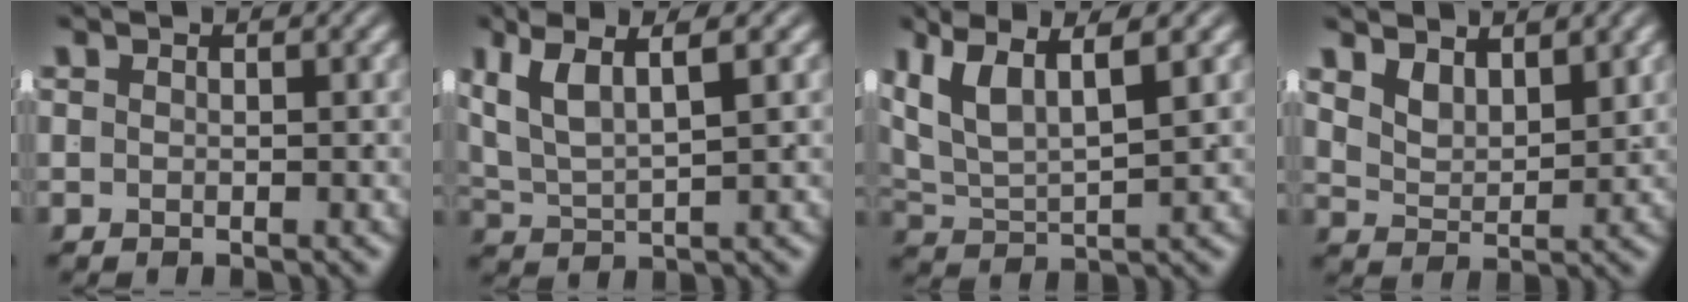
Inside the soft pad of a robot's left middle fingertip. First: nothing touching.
{"total": 6.4, "force": [2.4, 3.8, 4.6], "torque": [-0.095, 0.000, 0.044]}
{"total": 8.0, "force": [2.9, 5.3, 5.2], "torque": [-0.121, -0.004, 0.049]}
{"total": 3.4, "force": [2.2, 1.9, 1.8], "torque": [-0.039, -0.012, 0.038]}